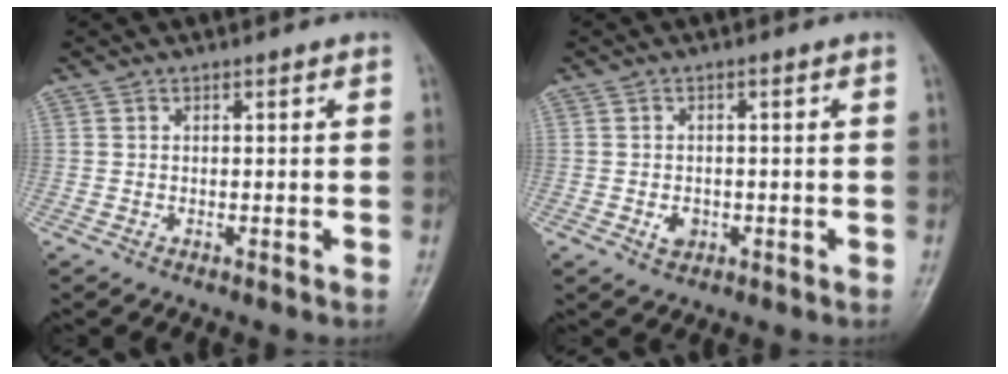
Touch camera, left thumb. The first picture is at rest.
{"total": 2.5, "force": [-0.8, 2.0, 1.4], "torque": [-0.017, 0.001, -0.009]}